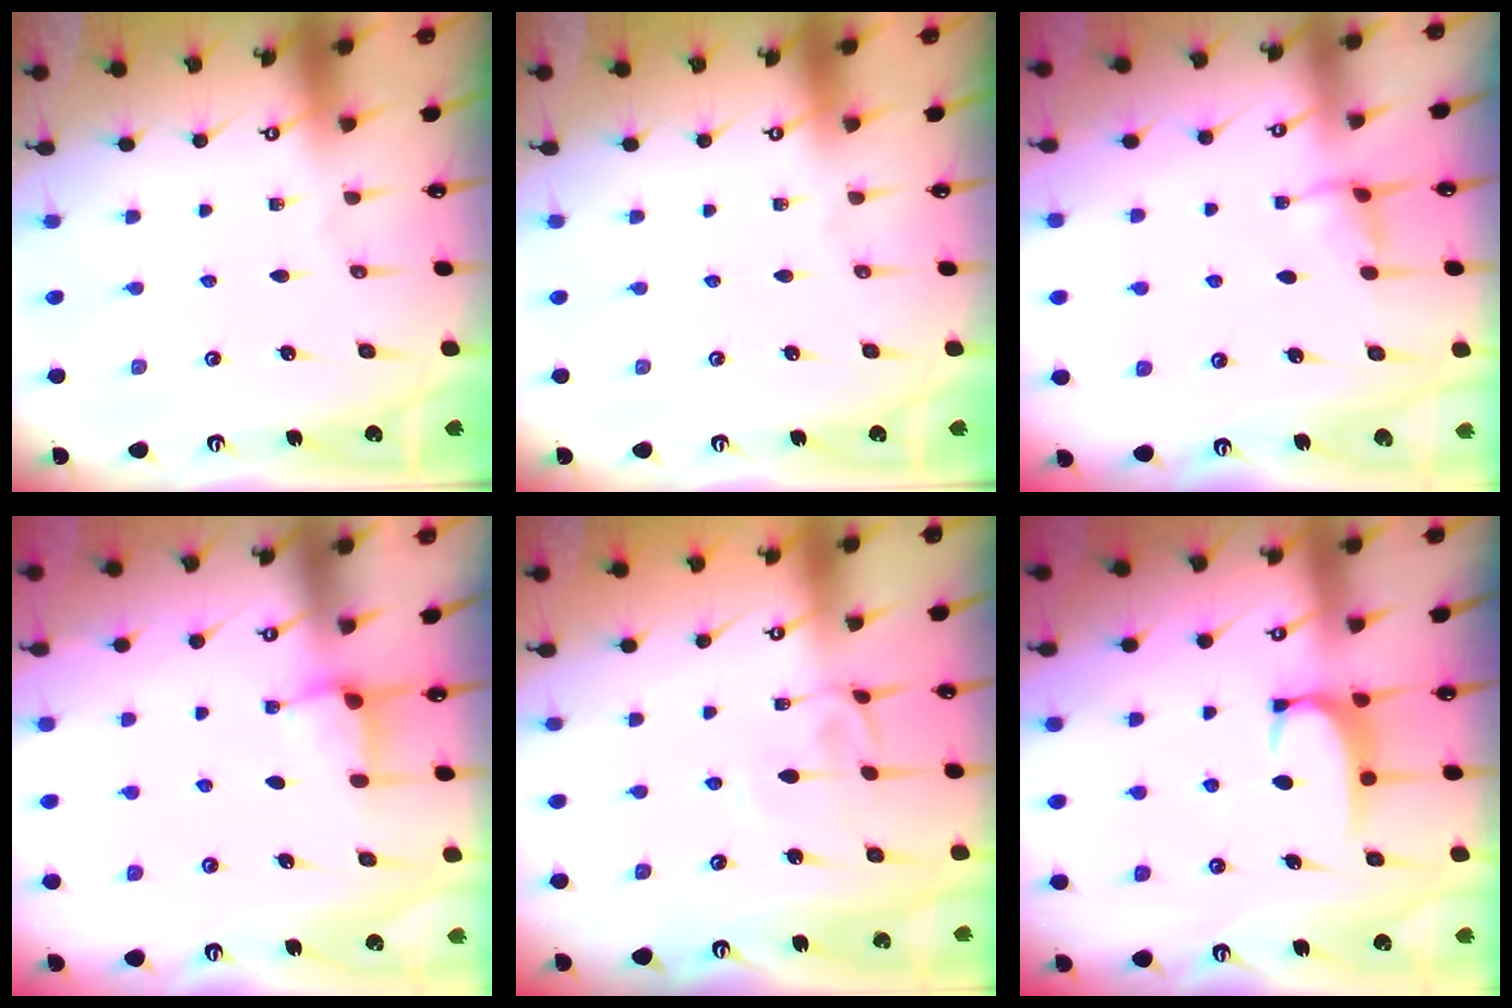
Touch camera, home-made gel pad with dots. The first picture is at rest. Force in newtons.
{"total": 0.0}
{"total": 2.9, "press": 2.9, "slide": 0.6}
{"total": 3.7, "press": 3.7, "slide": 0.4}
{"total": 3.5, "press": 3.5, "slide": 0.1}
{"total": 2.0, "press": 1.9, "slide": 0.6}